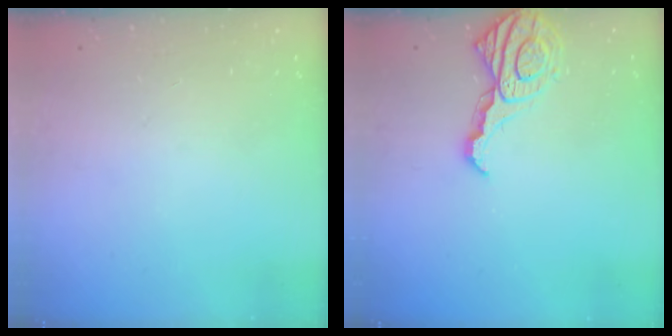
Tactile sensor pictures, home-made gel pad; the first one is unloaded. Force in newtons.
{"total": 13.7, "press": 13.7, "slide": 0.4}